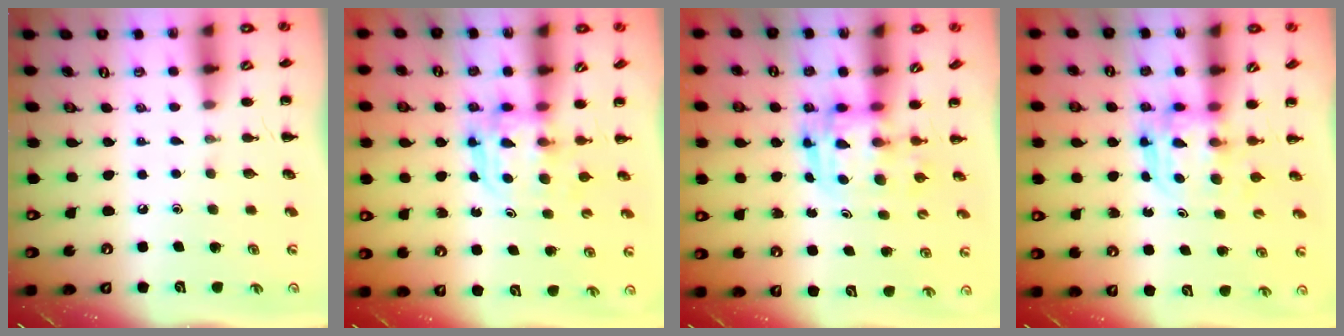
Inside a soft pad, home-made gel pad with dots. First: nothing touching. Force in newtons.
{"total": 3.8, "press": 3.8, "slide": 0.2}
{"total": 3.3, "press": 3.3, "slide": 0.7}
{"total": 3.8, "press": 3.8, "slide": 0.3}